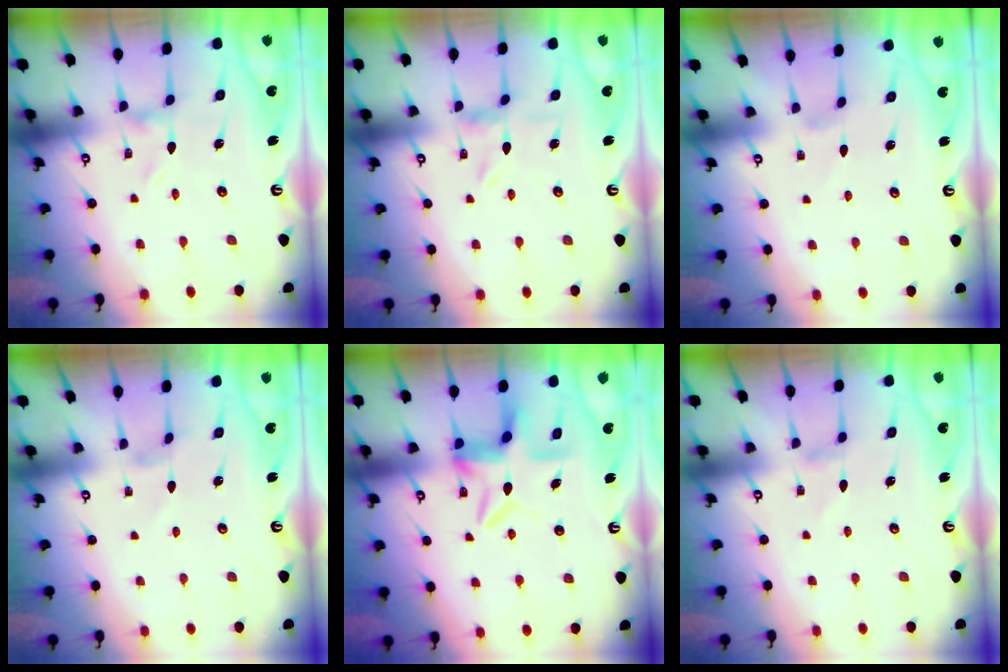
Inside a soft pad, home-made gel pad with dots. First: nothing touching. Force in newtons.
{"total": 1.2, "press": 1.2, "slide": 0.3}
{"total": 0.0}
{"total": 0.5, "press": 0.4, "slide": 0.3}
{"total": 8.7, "press": 8.6, "slide": 0.8}
{"total": 1.5, "press": 1.4, "slide": 0.3}